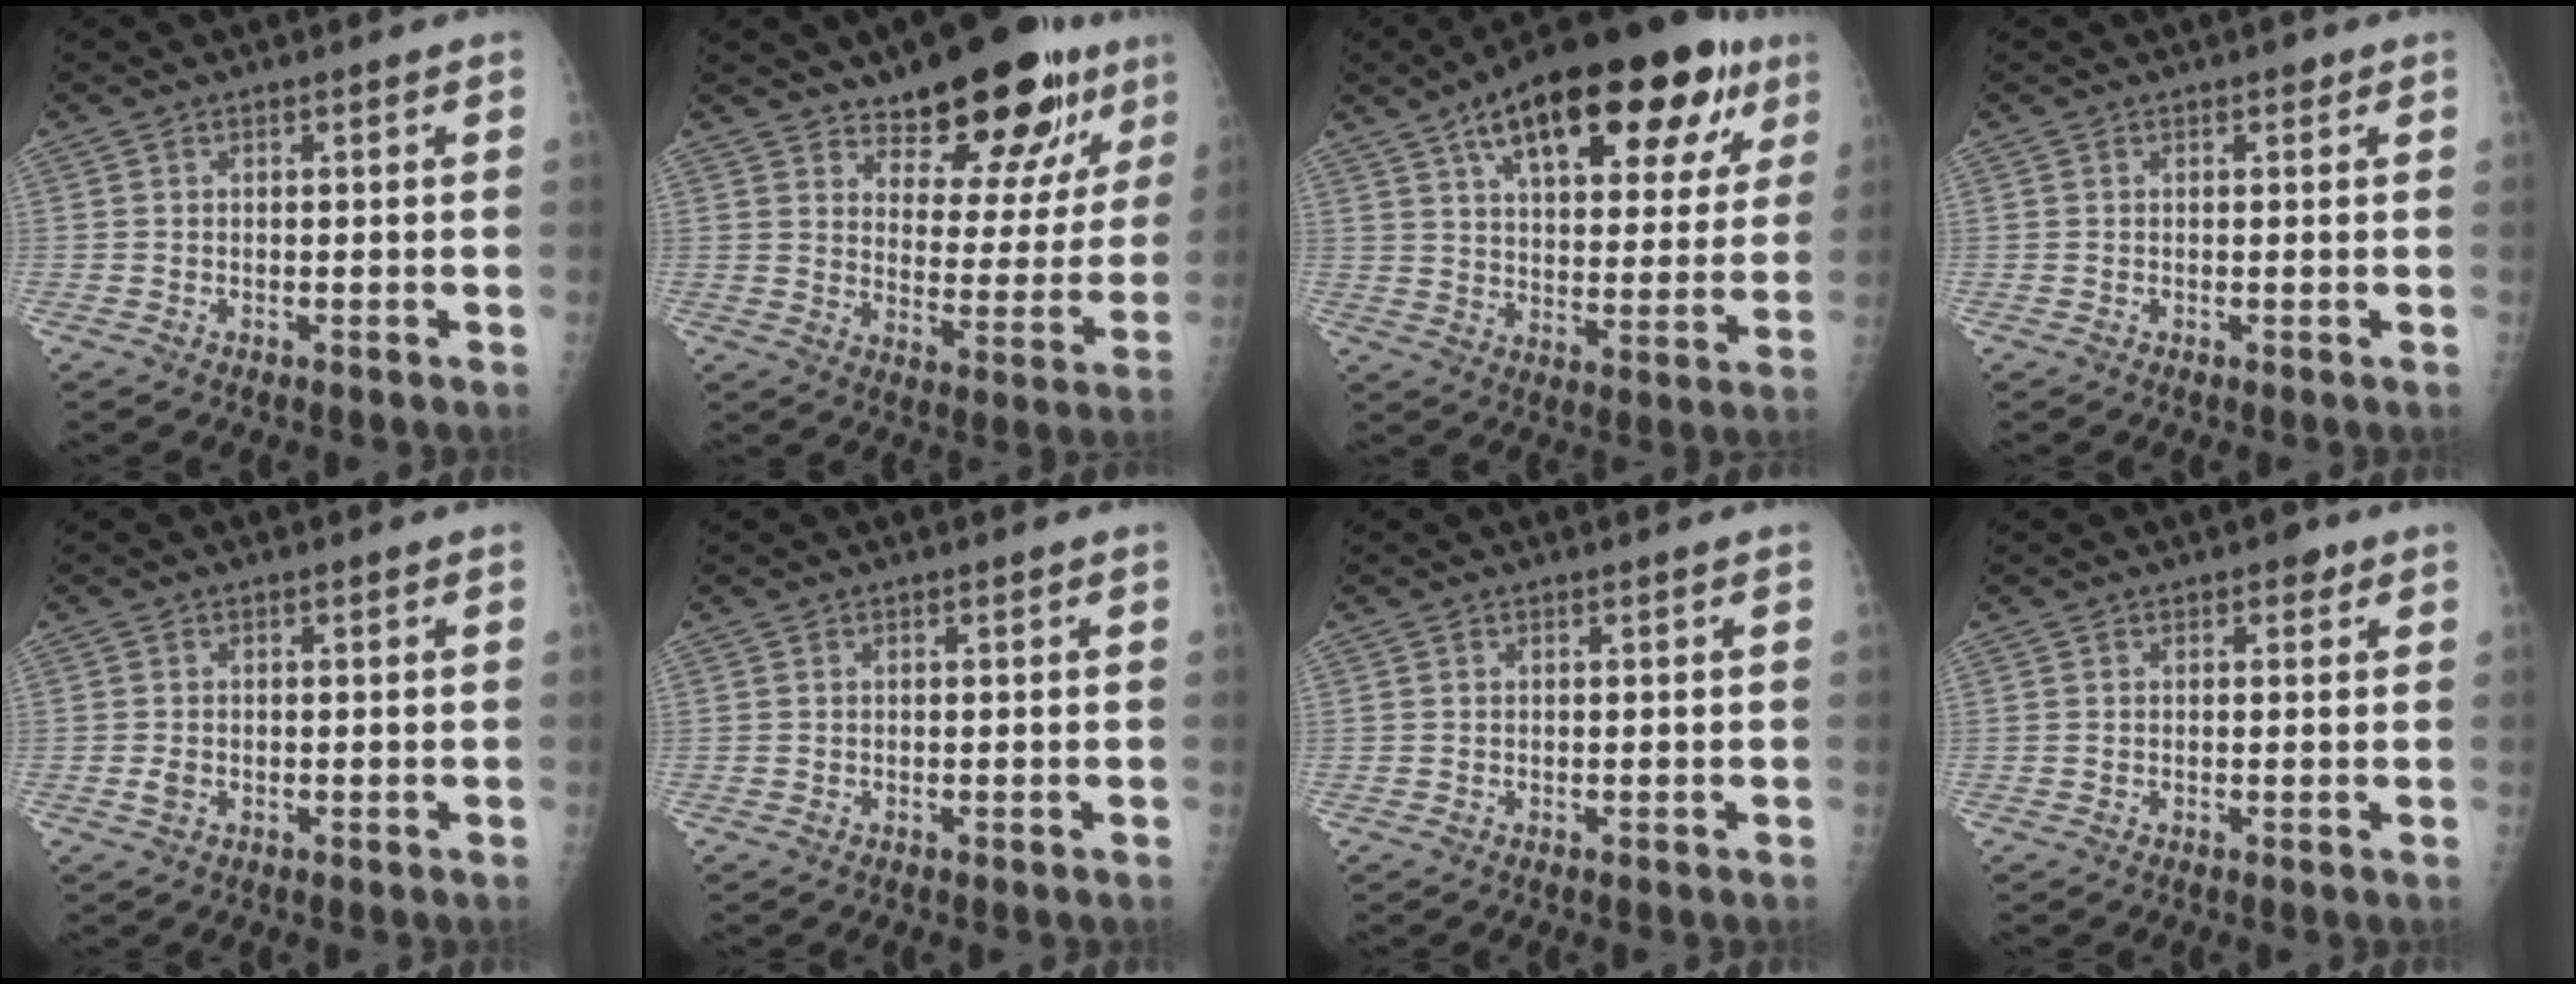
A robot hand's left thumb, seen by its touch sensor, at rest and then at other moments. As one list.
[{"total": 18.2, "force": [12.6, 7.7, 10.7], "torque": [-0.093, -0.077, 0.181]}, {"total": 26.0, "force": [13.7, 11.0, 19.1], "torque": [-0.256, -0.010, 0.202]}, {"total": 0.9, "force": [0.5, 0.6, 0.5], "torque": [0.000, 0.000, 0.002]}, {"total": 1.3, "force": [-0.5, 1.0, 0.6], "torque": [-0.012, -0.001, -0.007]}, {"total": 0.0}, {"total": 0.0}, {"total": 1.8, "force": [0.9, 1.2, 1.0], "torque": [0.000, 0.000, 0.006]}]